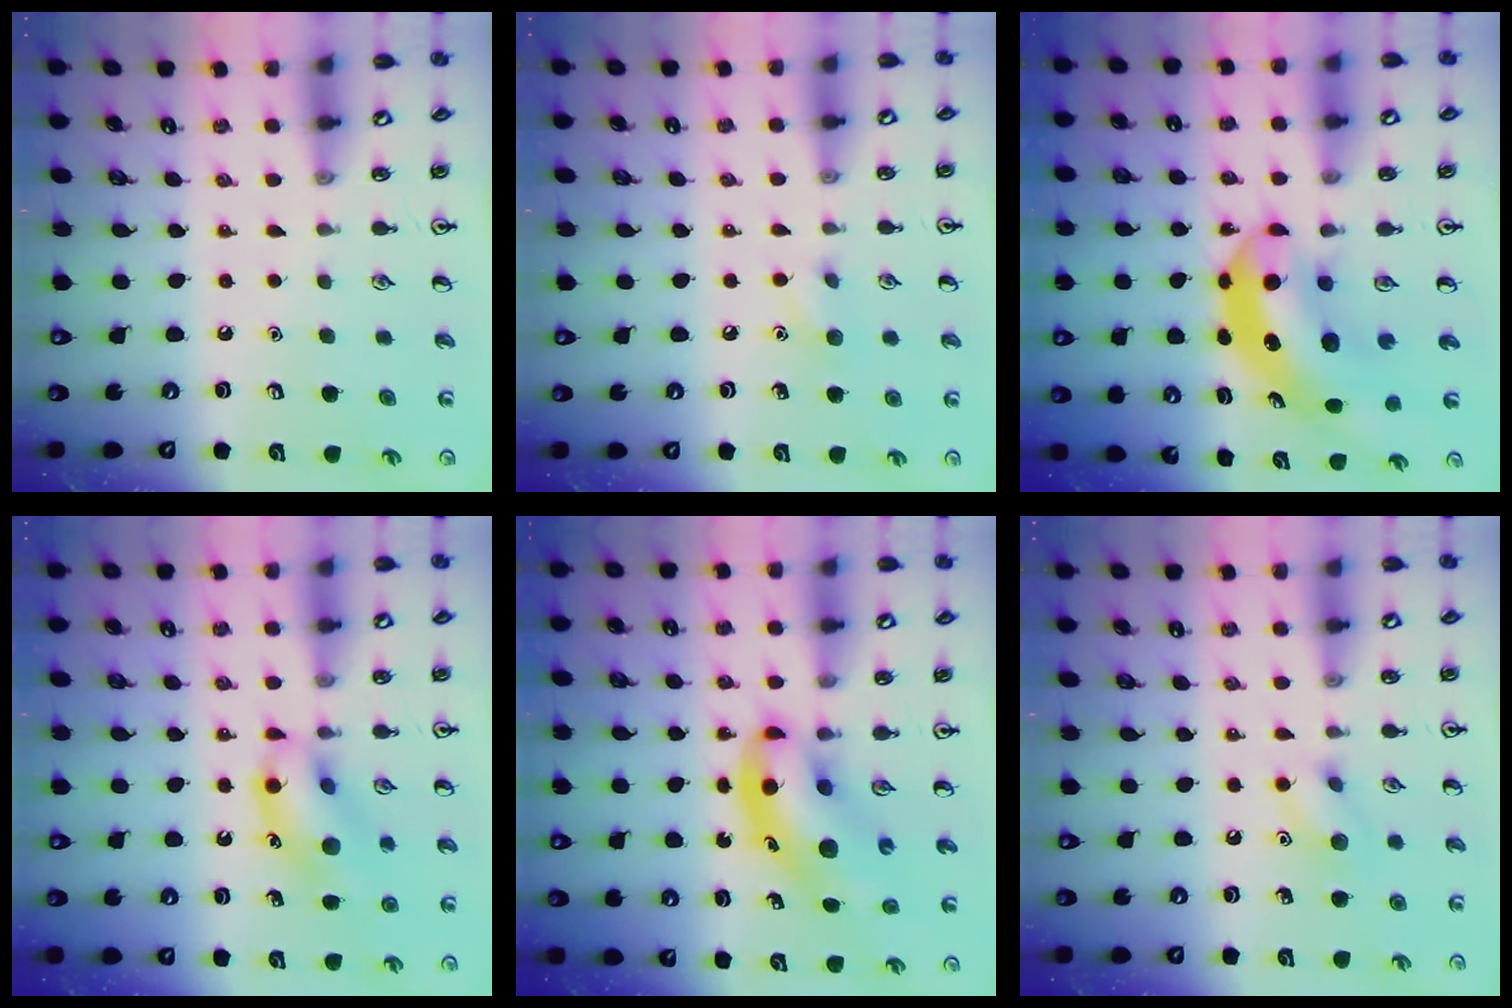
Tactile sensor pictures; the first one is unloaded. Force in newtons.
{"total": 6.2, "press": 6.0, "slide": 1.4}
{"total": 7.3, "press": 7.0, "slide": 2.1}
{"total": 13.5, "press": 13.2, "slide": 2.4}
{"total": 8.9, "press": 8.5, "slide": 2.6}
{"total": 7.5, "press": 7.4, "slide": 0.6}